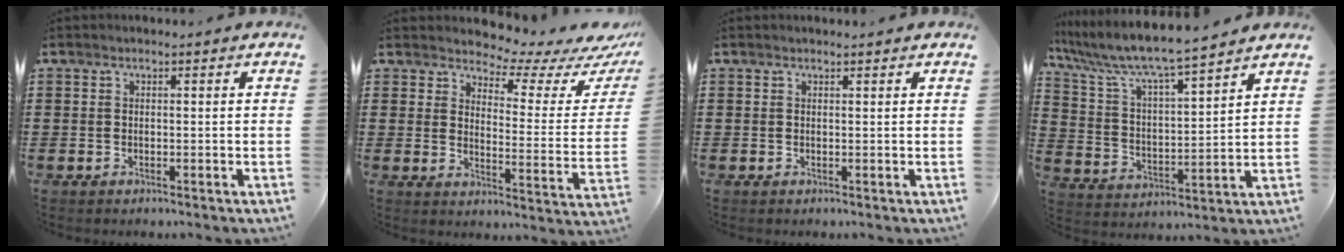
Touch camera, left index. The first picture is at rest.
{"total": 4.7, "force": [4.3, 1.0, 1.5], "torque": [-0.039, -0.037, 0.068]}
{"total": 0.0}
{"total": 7.0, "force": [6.3, 0.3, 3.1], "torque": [-0.090, -0.041, 0.100]}